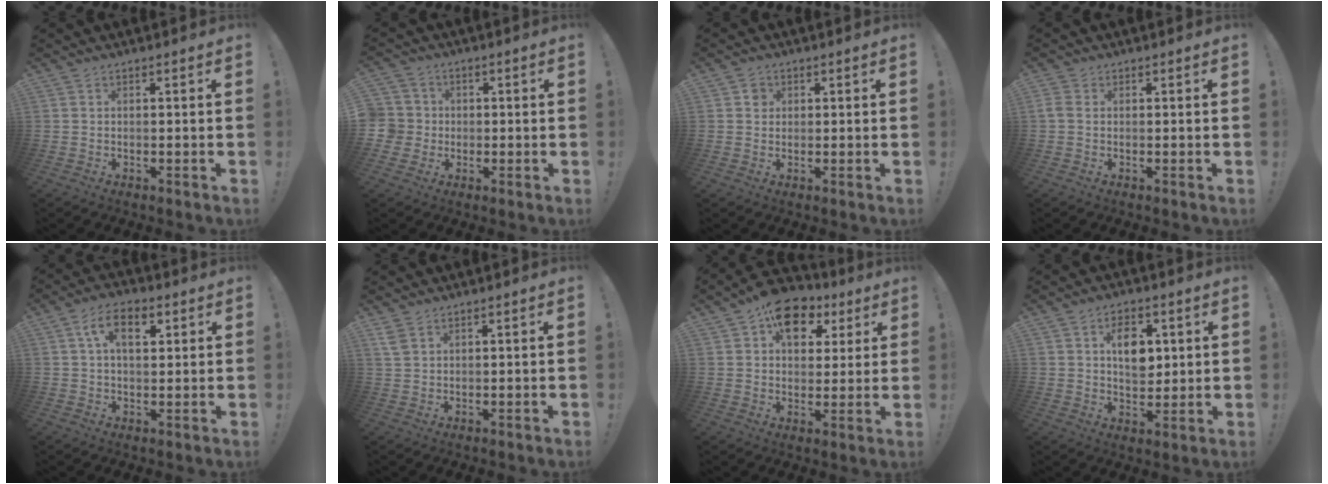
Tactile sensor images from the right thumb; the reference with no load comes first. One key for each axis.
{"total": 6.3, "fx": -0.4, "fy": 6.0, "fz": 1.6, "tx": -0.042, "ty": 0.013, "tz": -0.005}
{"total": 2.7, "fx": 0.6, "fy": 2.5, "fz": 0.9, "tx": -0.006, "ty": 0.001, "tz": 0.009}
{"total": 2.3, "fx": 0.5, "fy": 1.7, "fz": 1.5, "tx": -0.028, "ty": 0.002, "tz": 0.010}
{"total": 8.9, "fx": 3.1, "fy": 5.1, "fz": 6.6, "tx": -0.103, "ty": 0.008, "tz": 0.054}
{"total": 3.5, "fx": 2.2, "fy": 1.9, "fz": 1.9, "tx": -0.033, "ty": -0.005, "tz": 0.044}
{"total": 12.4, "fx": 6.2, "fy": 8.7, "fz": 6.3, "tx": -0.087, "ty": -0.026, "tz": 0.118}
{"total": 9.4, "fx": 2.7, "fy": 6.5, "fz": 6.2, "tx": -0.084, "ty": 0.001, "tz": 0.048}